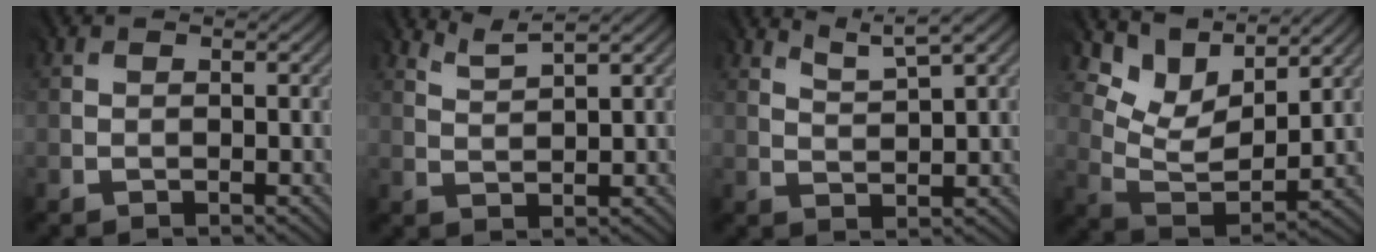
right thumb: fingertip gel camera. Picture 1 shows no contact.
{"total": 2.4, "force": [2.3, -0.4, 0.5], "torque": [-0.011, 0.003, 0.056]}
{"total": 3.5, "force": [3.0, -0.1, 1.9], "torque": [-0.042, 0.005, 0.067]}
{"total": 7.4, "force": [6.2, 2.6, 3.1], "torque": [-0.076, -0.007, 0.128]}